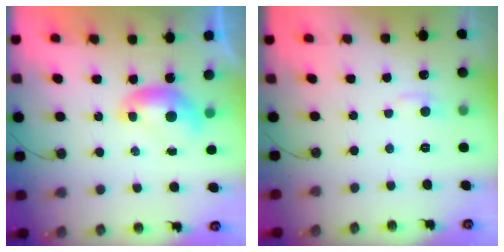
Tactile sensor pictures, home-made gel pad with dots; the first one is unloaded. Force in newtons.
{"total": 1.2, "press": 0.9, "slide": 0.8}